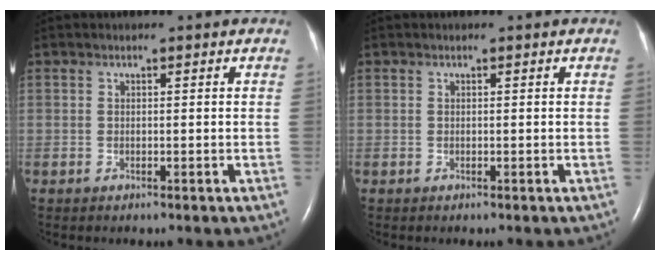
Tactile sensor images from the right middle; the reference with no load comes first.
{"total": 0.0}